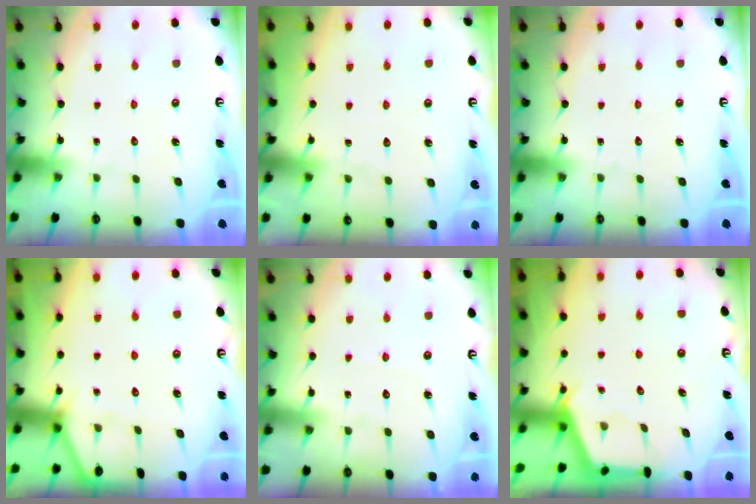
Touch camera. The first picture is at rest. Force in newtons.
{"total": 2.6, "press": 2.6, "slide": 0.4}
{"total": 0.0}
{"total": 2.2, "press": 2.2, "slide": 0.3}
{"total": 2.6, "press": 2.6, "slide": 0.3}
{"total": 2.8, "press": 2.8, "slide": 0.3}